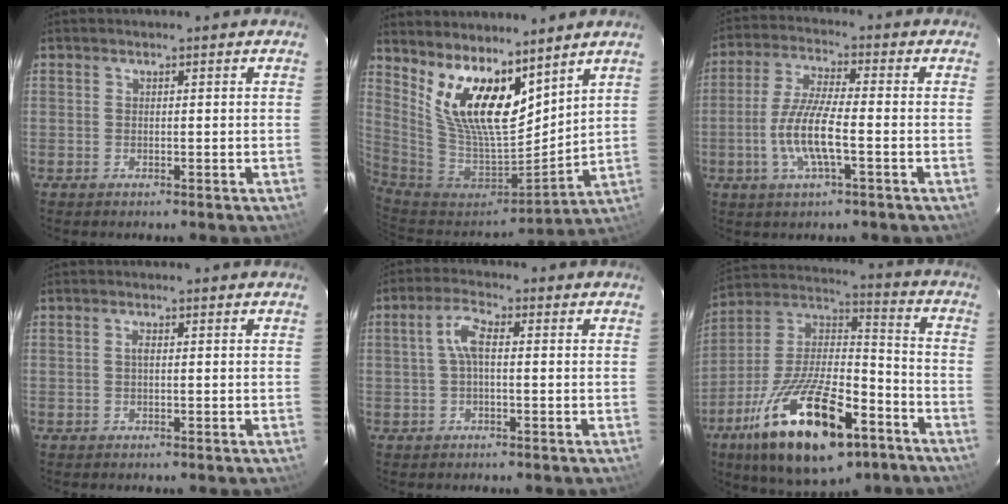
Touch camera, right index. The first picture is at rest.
{"total": 15.5, "force": [9.3, 6.3, 10.7], "torque": [-0.189, -0.010, 0.185]}
{"total": 9.6, "force": [-2.7, 1.8, 9.0], "torque": [-0.186, -0.004, -0.055]}
{"total": 0.8, "force": [0.0, 0.3, 0.8], "torque": [-0.016, 0.004, -0.002]}
{"total": 4.2, "force": [0.1, 1.5, 3.9], "torque": [-0.082, 0.013, 0.002]}
{"total": 26.6, "force": [-14.4, 10.7, 19.7], "torque": [-0.363, -0.015, -0.232]}